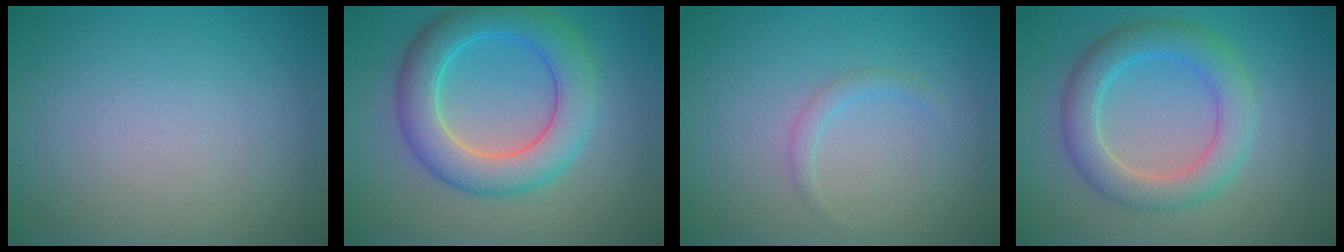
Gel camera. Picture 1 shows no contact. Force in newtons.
{"total": 6.5, "press": 6.5, "slide": 0.0}
{"total": 1.0, "press": 1.0, "slide": 0.1}
{"total": 4.7, "press": 4.7, "slide": 0.0}